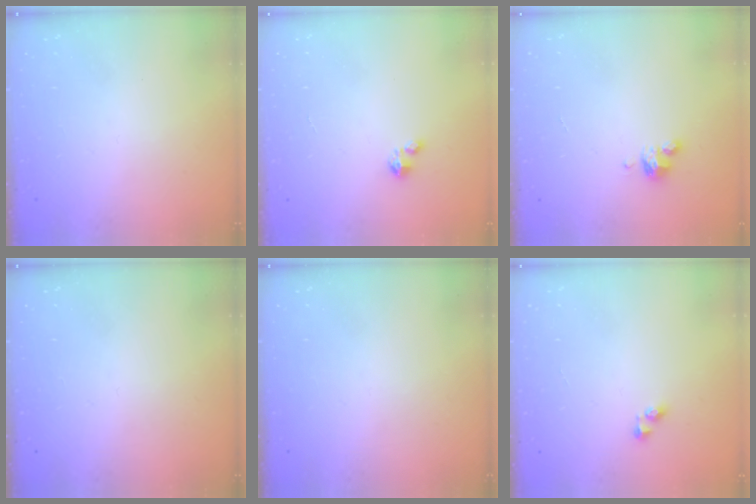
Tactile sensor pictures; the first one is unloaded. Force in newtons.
{"total": 2.0, "press": 2.0, "slide": 0.1}
{"total": 4.1, "press": 4.1, "slide": 0.3}
{"total": 0.0}
{"total": 0.0}
{"total": 2.5, "press": 2.5, "slide": 0.2}